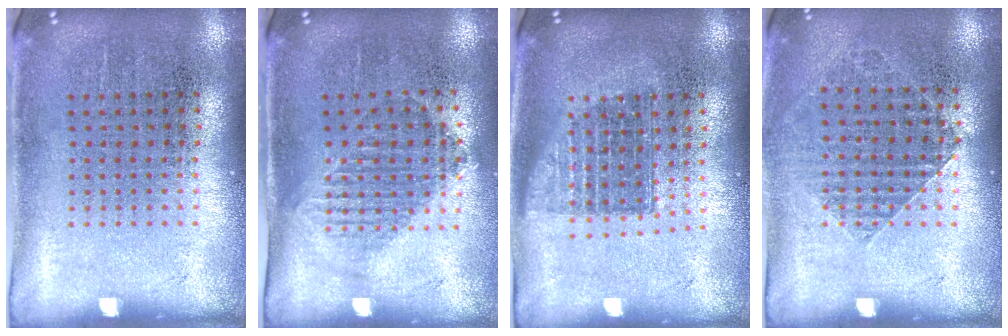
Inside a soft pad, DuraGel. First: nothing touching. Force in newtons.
{"total": 1.2, "press": 1.1, "slide": 0.5}
{"total": 1.3, "press": 1.1, "slide": 0.8}
{"total": 0.9, "press": 0.9, "slide": 0.1}